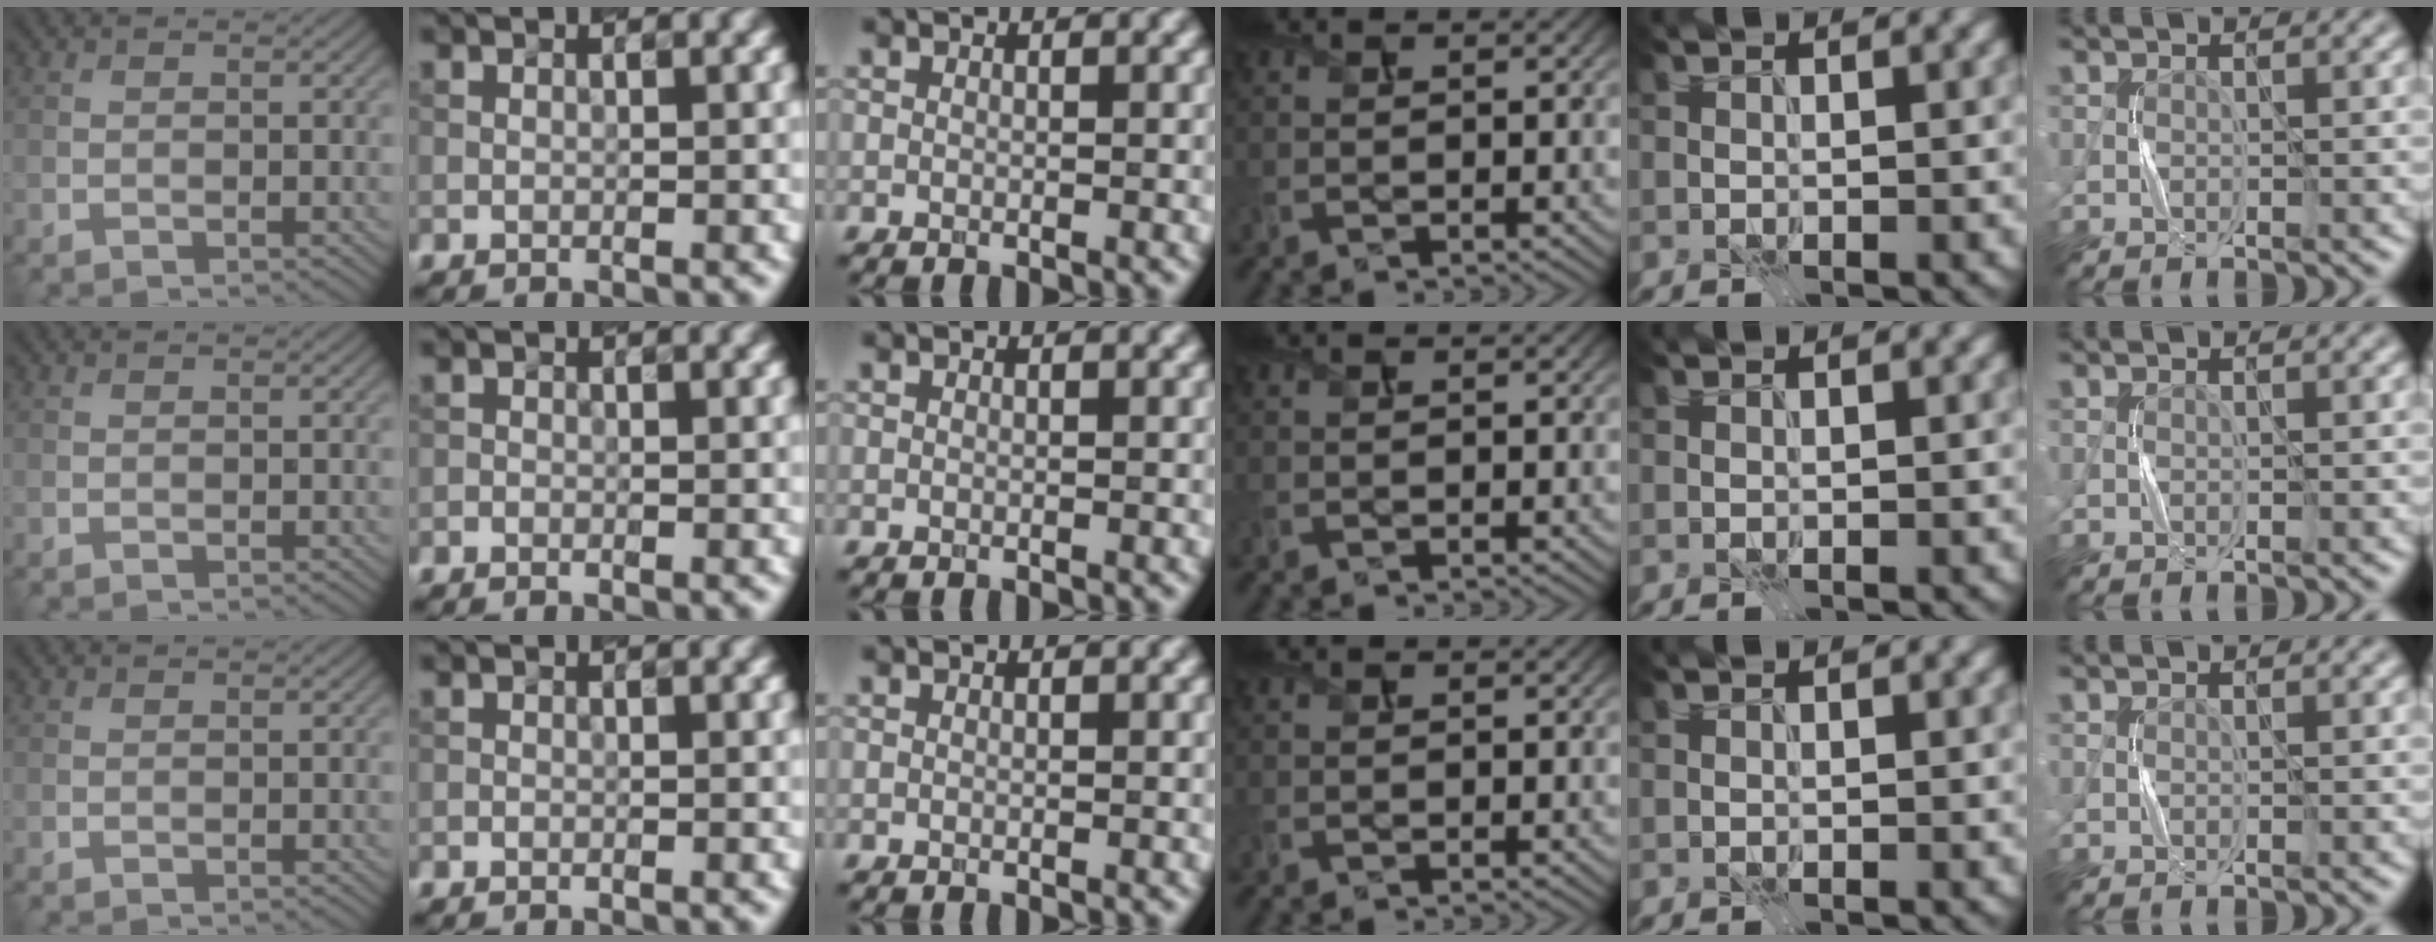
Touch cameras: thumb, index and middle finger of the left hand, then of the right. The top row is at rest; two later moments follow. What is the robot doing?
{"motion": "press", "object": "sticky note"}